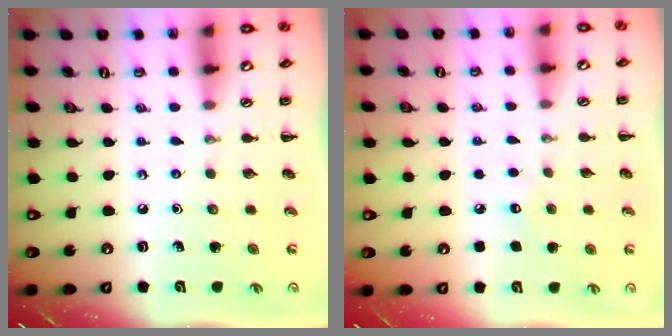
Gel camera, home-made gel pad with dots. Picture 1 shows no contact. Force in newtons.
{"total": 5.1, "press": 5.0, "slide": 1.1}